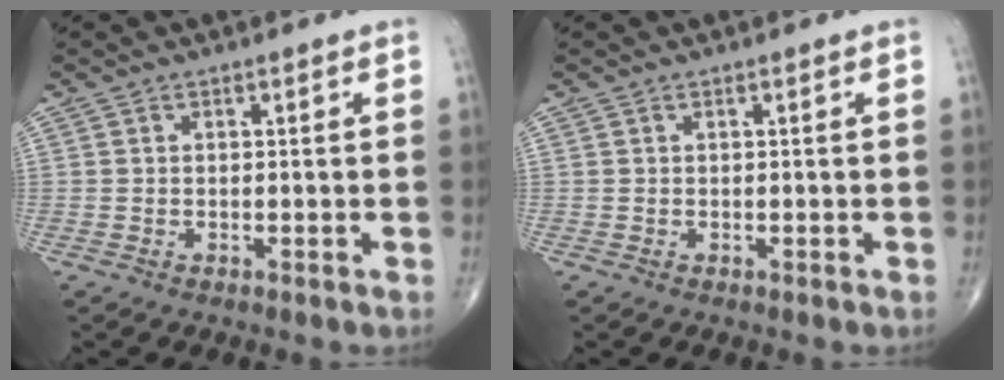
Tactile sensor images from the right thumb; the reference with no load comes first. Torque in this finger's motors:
{"motor_torque": [-0.14, -0.12, 0.30, -0.01, -0.04]}